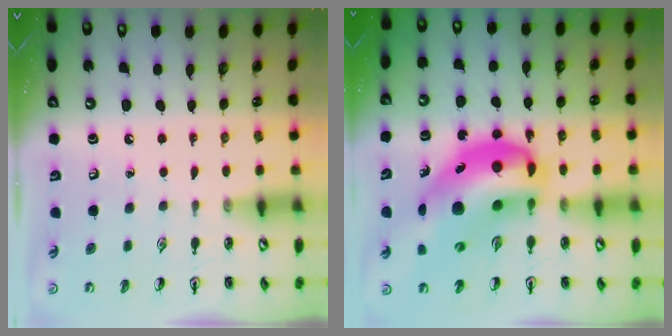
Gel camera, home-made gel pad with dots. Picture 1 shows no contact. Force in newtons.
{"total": 20.8, "press": 20.0, "slide": 5.8}